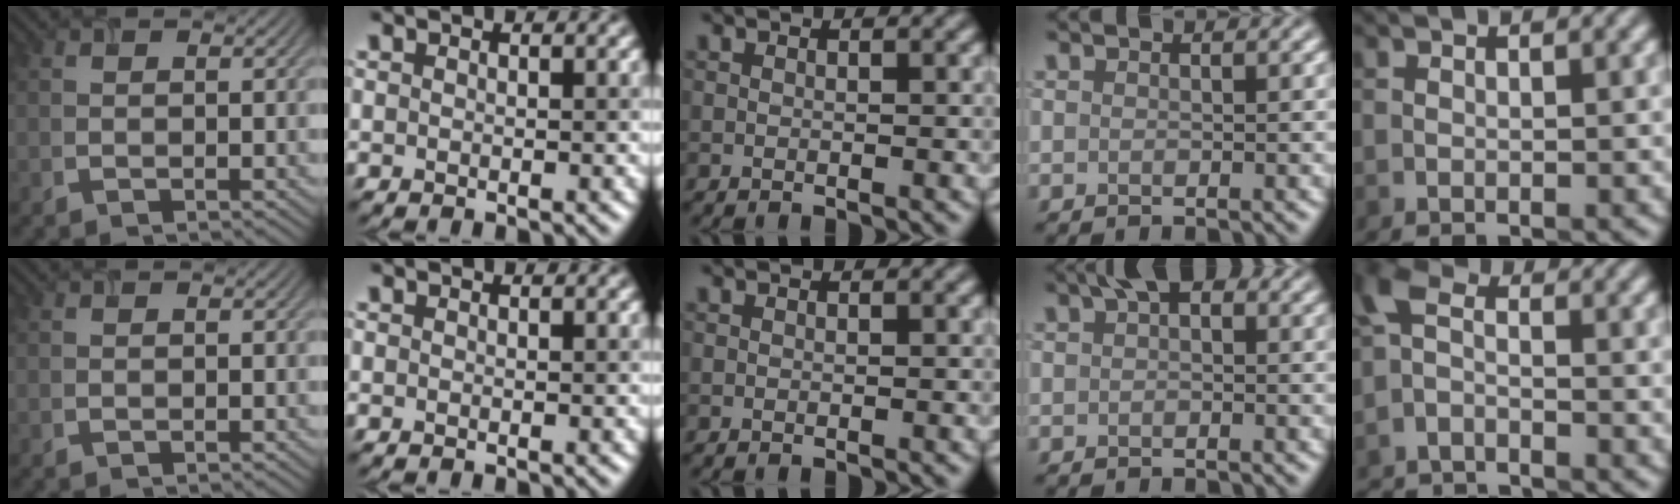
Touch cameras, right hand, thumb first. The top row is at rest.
{"ring": {"total": 2.2, "force": [0.9, 1.1, 1.6], "torque": [-0.018, 0.009, 0.010]}, "little": {"total": 4.4, "force": [-3.5, 1.9, 1.8], "torque": [-0.037, -0.004, -0.079]}}